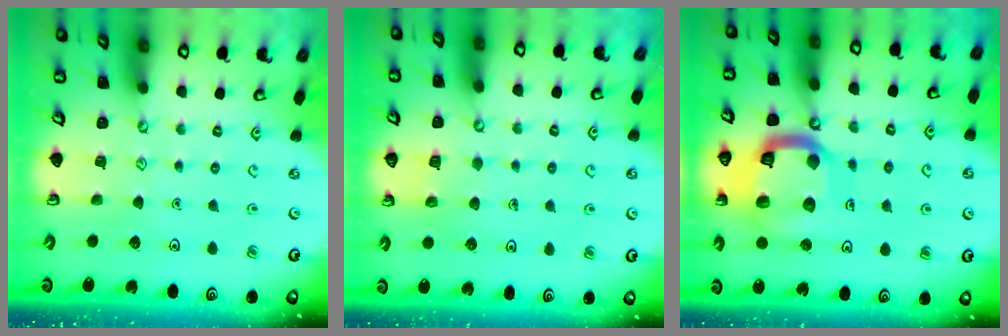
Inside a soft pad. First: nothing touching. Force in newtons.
{"total": 3.7, "press": 3.7, "slide": 0.2}
{"total": 18.4, "press": 18.3, "slide": 1.9}